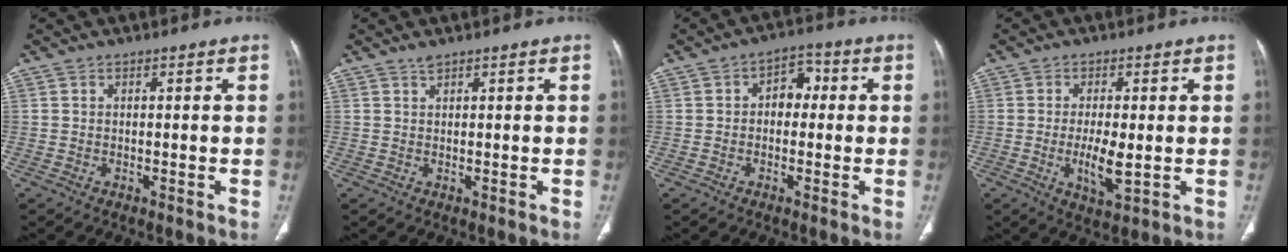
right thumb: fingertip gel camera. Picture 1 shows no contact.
{"total": 0.7, "force": [0.7, 0.1, 0.3], "torque": [-0.002, -0.003, 0.013]}
{"total": 5.3, "force": [0.2, 3.8, 3.7], "torque": [-0.023, 0.021, -0.009]}
{"total": 6.6, "force": [-0.8, 2.2, 6.2], "torque": [-0.111, -0.014, -0.010]}